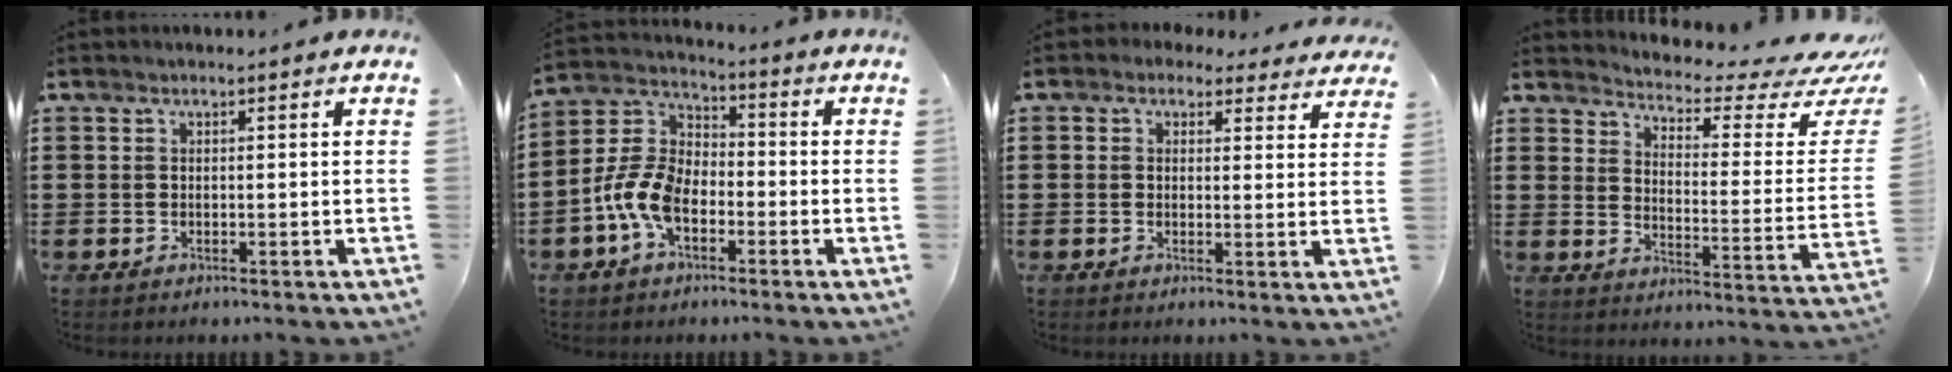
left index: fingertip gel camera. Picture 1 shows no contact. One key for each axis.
{"total": 8.5, "fx": -3.9, "fy": 4.8, "fz": 5.8, "tx": -0.159, "ty": 0.000, "tz": -0.087}
{"total": 2.2, "fx": 1.8, "fy": 1.1, "fz": 0.7, "tx": -0.014, "ty": -0.003, "tz": 0.030}
{"total": 3.7, "fx": 3.2, "fy": 0.7, "fz": 1.6, "tx": -0.038, "ty": -0.038, "tz": 0.045}